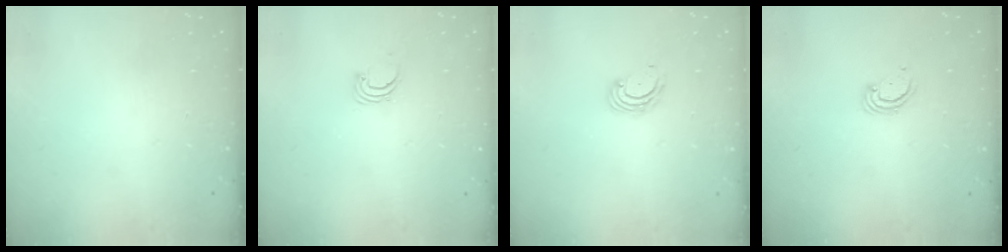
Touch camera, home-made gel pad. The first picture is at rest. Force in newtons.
{"total": 1.7, "press": 1.7, "slide": 0.1}
{"total": 2.8, "press": 2.8, "slide": 0.3}
{"total": 2.6, "press": 2.6, "slide": 0.2}